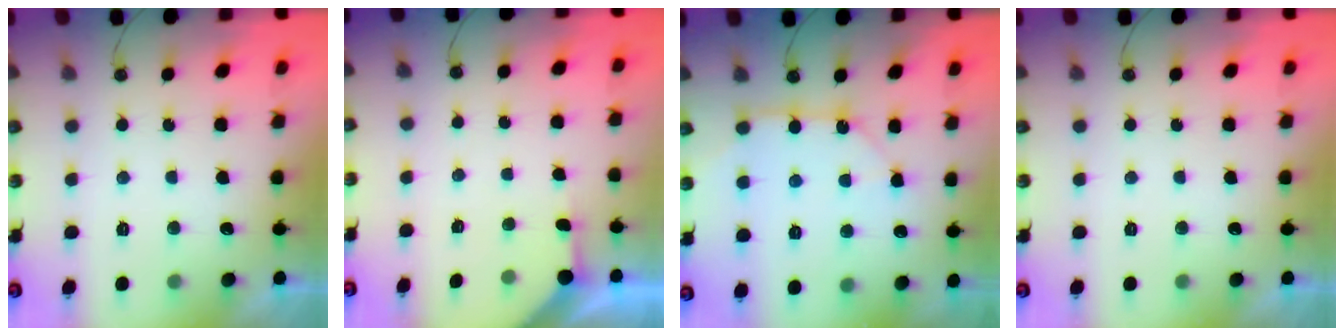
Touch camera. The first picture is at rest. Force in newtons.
{"total": 2.1, "press": 2.1, "slide": 0.3}
{"total": 11.6, "press": 11.6, "slide": 1.1}
{"total": 0.0}